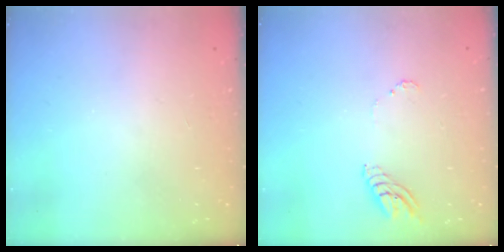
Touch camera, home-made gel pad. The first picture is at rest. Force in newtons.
{"total": 5.9, "press": 5.9, "slide": 0.4}